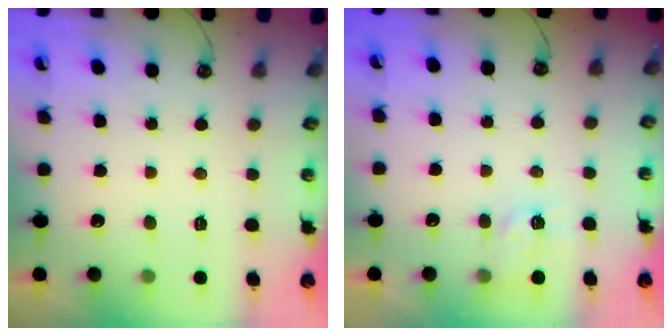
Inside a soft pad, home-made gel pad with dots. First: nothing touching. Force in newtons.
{"total": 4.8, "press": 4.7, "slide": 0.5}